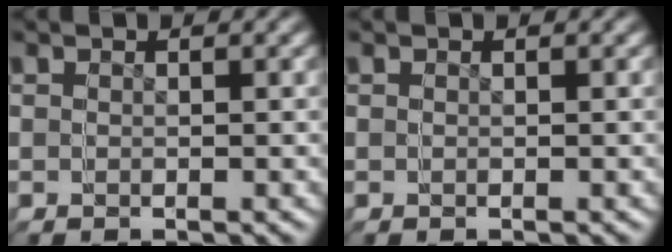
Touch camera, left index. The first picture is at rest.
{"total": 0.0}